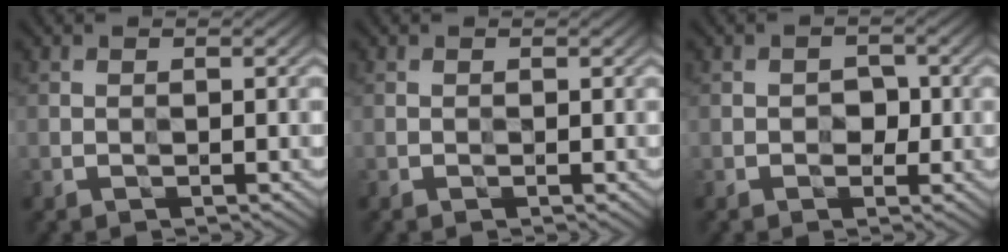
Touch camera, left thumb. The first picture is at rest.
{"total": 0.0}
{"total": 2.4, "force": [-0.2, 2.1, 1.0], "torque": [-0.004, 0.001, -0.005]}